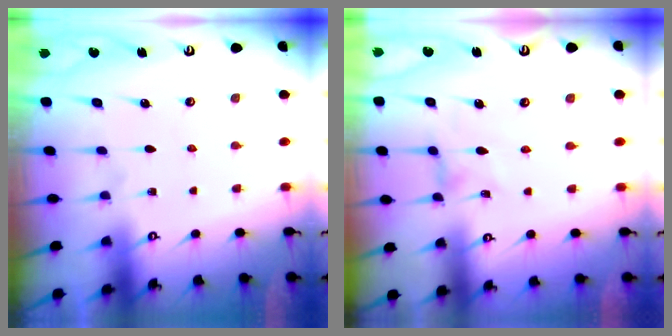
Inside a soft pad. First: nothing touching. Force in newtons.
{"total": 0.6, "press": 0.6, "slide": 0.2}